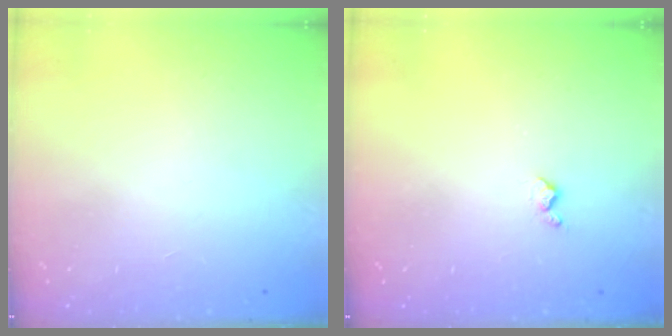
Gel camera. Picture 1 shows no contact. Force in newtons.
{"total": 3.5, "press": 3.5, "slide": 0.6}